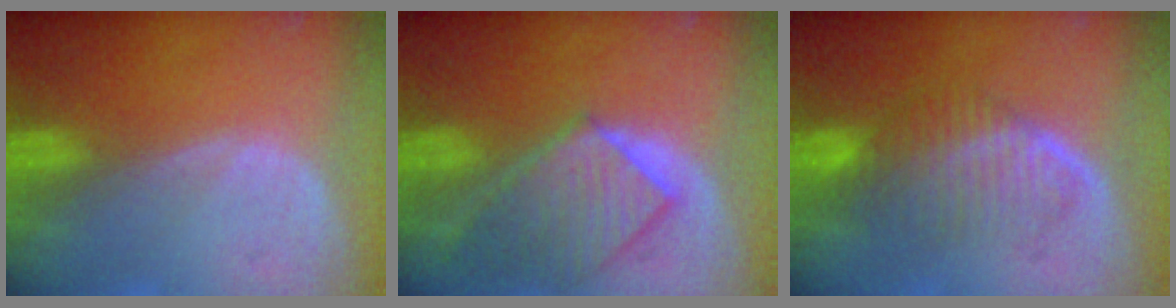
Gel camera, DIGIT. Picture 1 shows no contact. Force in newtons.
{"total": 8.6, "press": 7.8, "slide": 3.7}
{"total": 6.5, "press": 6.3, "slide": 1.8}